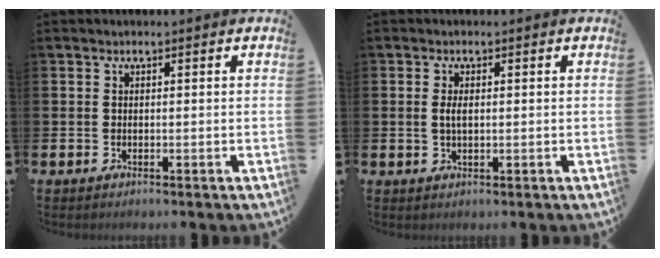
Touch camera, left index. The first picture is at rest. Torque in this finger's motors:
{"motor_torque": [0.38, 0.25, 0.05, 0.03]}